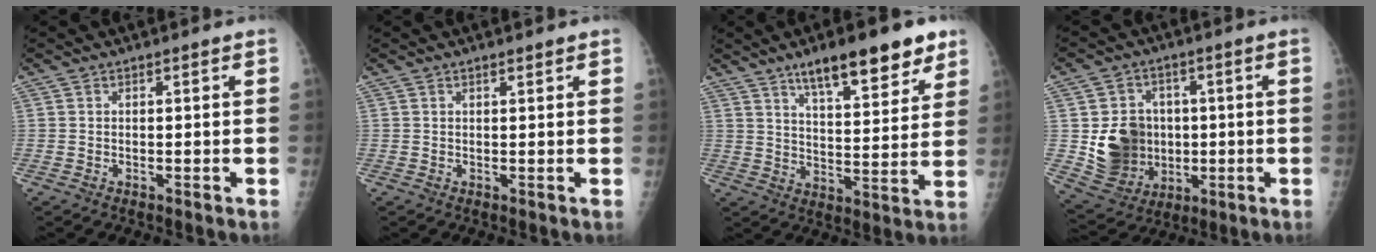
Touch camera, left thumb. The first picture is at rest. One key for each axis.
{"total": 0.9, "fx": 0.7, "fy": 0.3, "fz": 0.6, "tx": -0.009, "ty": -0.002, "tz": 0.010}
{"total": 15.5, "fx": 10.2, "fy": 4.9, "fz": 10.7, "tx": -0.121, "ty": -0.046, "tz": 0.156}
{"total": 13.1, "fx": -0.4, "fy": 11.4, "fz": 6.5, "tx": -0.074, "ty": -0.004, "tz": 0.014}